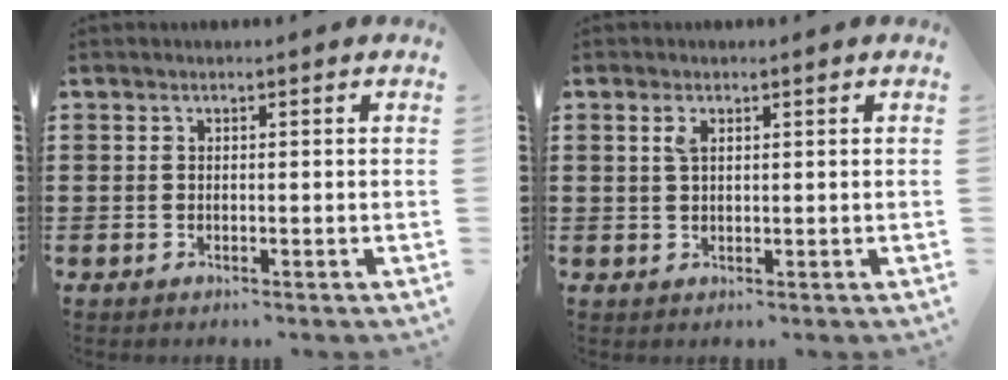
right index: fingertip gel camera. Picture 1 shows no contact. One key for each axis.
{"total": 1.9, "fx": 0.8, "fy": 0.6, "fz": 1.6, "tx": -0.034, "ty": 0.002, "tz": 0.014}